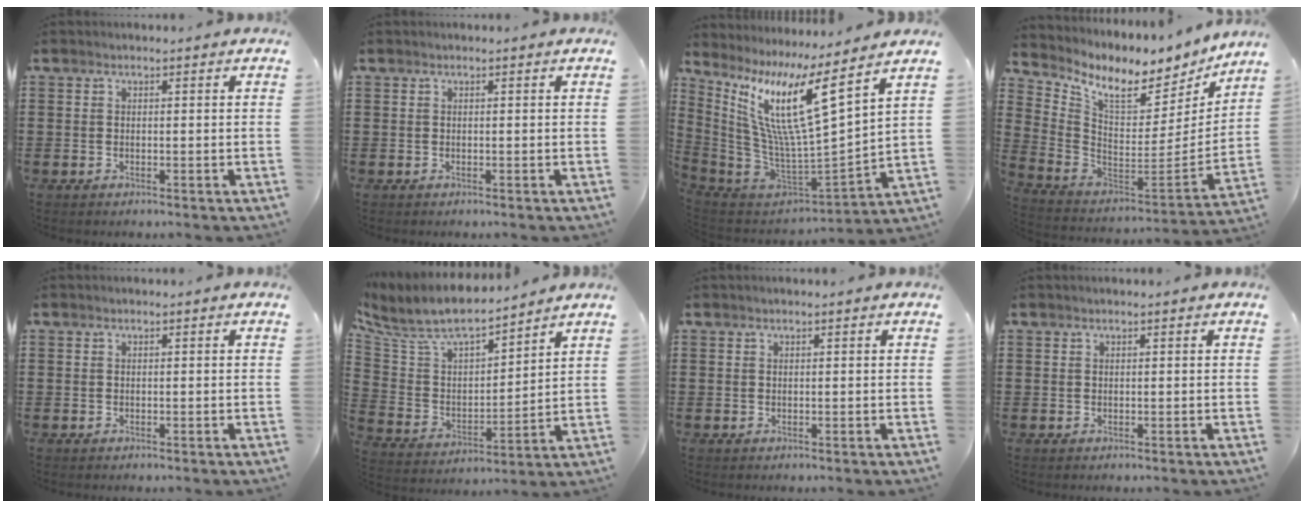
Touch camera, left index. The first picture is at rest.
{"total": 0.0}
{"total": 13.0, "force": [6.7, 1.2, 11.0], "torque": [-0.248, -0.060, 0.100]}
{"total": 7.4, "force": [5.8, 2.8, 3.7], "torque": [-0.091, -0.054, 0.095]}
{"total": 0.0}
{"total": 8.6, "force": [7.4, 2.2, 3.6], "torque": [-0.106, -0.046, 0.126]}
{"total": 0.0}
{"total": 0.0}